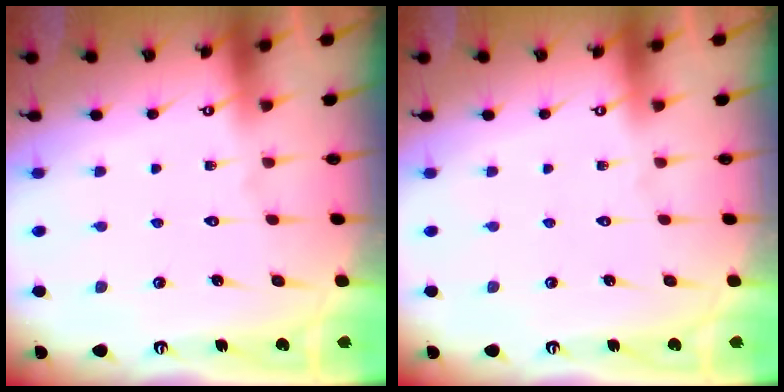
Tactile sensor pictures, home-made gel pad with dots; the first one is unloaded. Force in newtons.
{"total": 0.0}